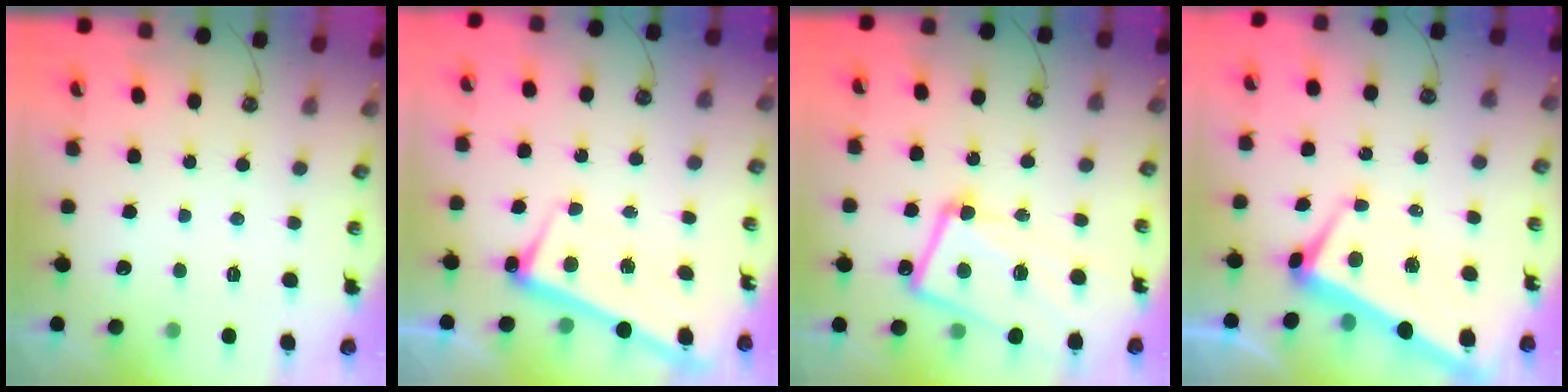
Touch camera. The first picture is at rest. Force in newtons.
{"total": 2.3, "press": 2.3, "slide": 0.5}
{"total": 12.2, "press": 12.1, "slide": 1.7}
{"total": 1.2, "press": 0.6, "slide": 1.0}